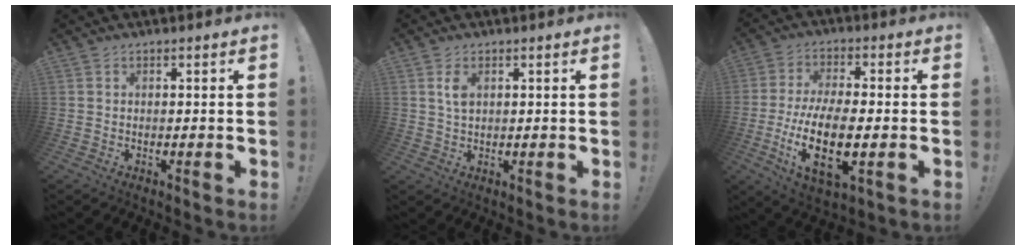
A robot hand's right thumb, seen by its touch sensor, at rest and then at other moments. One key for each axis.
{"total": 3.7, "fx": 1.3, "fy": 2.2, "fz": 2.7, "tx": -0.034, "ty": -0.005, "tz": 0.019}
{"total": 16.4, "fx": -3.6, "fy": 6.5, "fz": 14.7, "tx": -0.280, "ty": -0.004, "tz": -0.056}